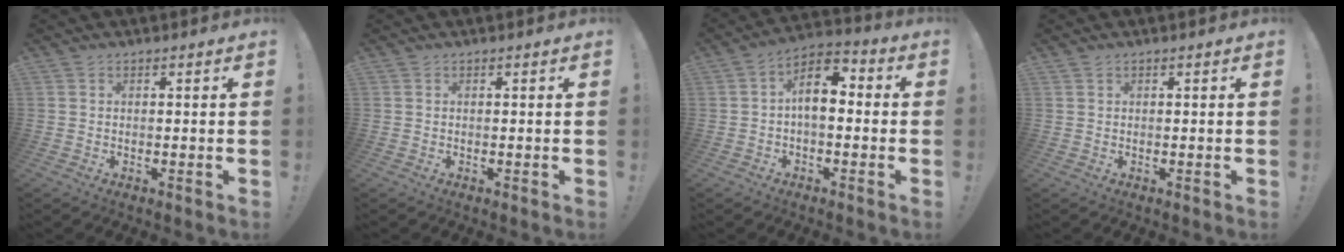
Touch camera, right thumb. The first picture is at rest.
{"total": 0.0}
{"total": 9.4, "force": [0.1, 5.2, 7.9], "torque": [-0.141, 0.012, 0.002]}
{"total": 0.5, "force": [0.4, 0.3, 0.0], "torque": [0.003, -0.002, 0.007]}